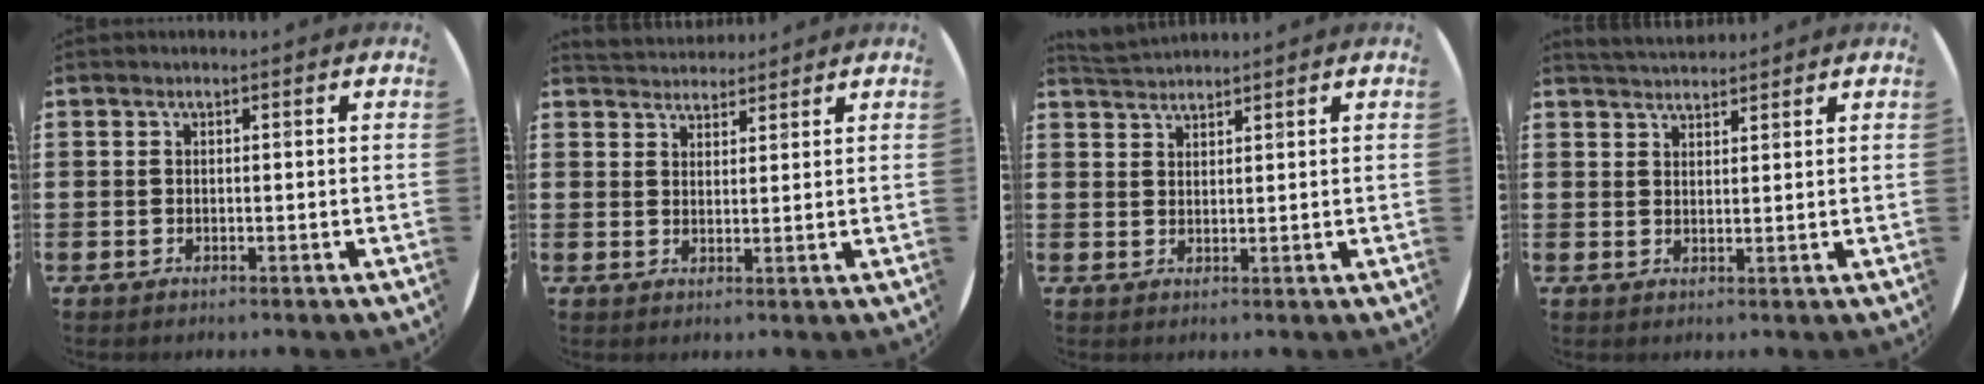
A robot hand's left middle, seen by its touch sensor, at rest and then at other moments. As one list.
[{"total": 3.3, "force": [3.2, 0.6, -0.2], "torque": [-0.002, -0.007, 0.061]}, {"total": 2.4, "force": [2.4, 0.3, 0.0], "torque": [-0.004, 0.000, 0.046]}, {"total": 3.2, "force": [3.2, 0.4, 0.2], "torque": [-0.010, -0.007, 0.060]}]